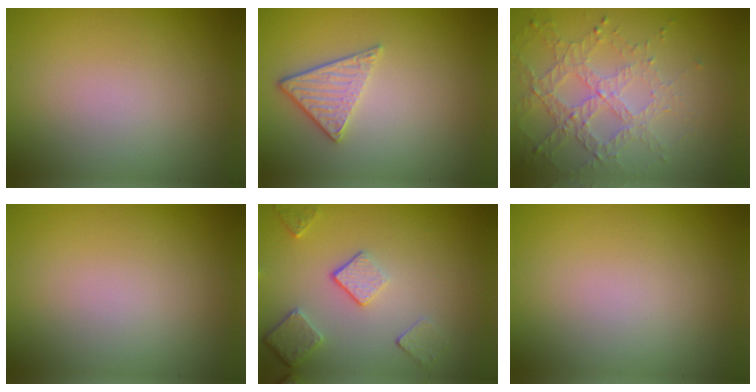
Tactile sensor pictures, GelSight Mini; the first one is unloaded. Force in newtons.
{"total": 2.8, "press": 2.4, "slide": 1.3}
{"total": 4.6, "press": 3.3, "slide": 3.2}
{"total": 0.0}
{"total": 3.6, "press": 2.9, "slide": 2.2}
{"total": 0.0}